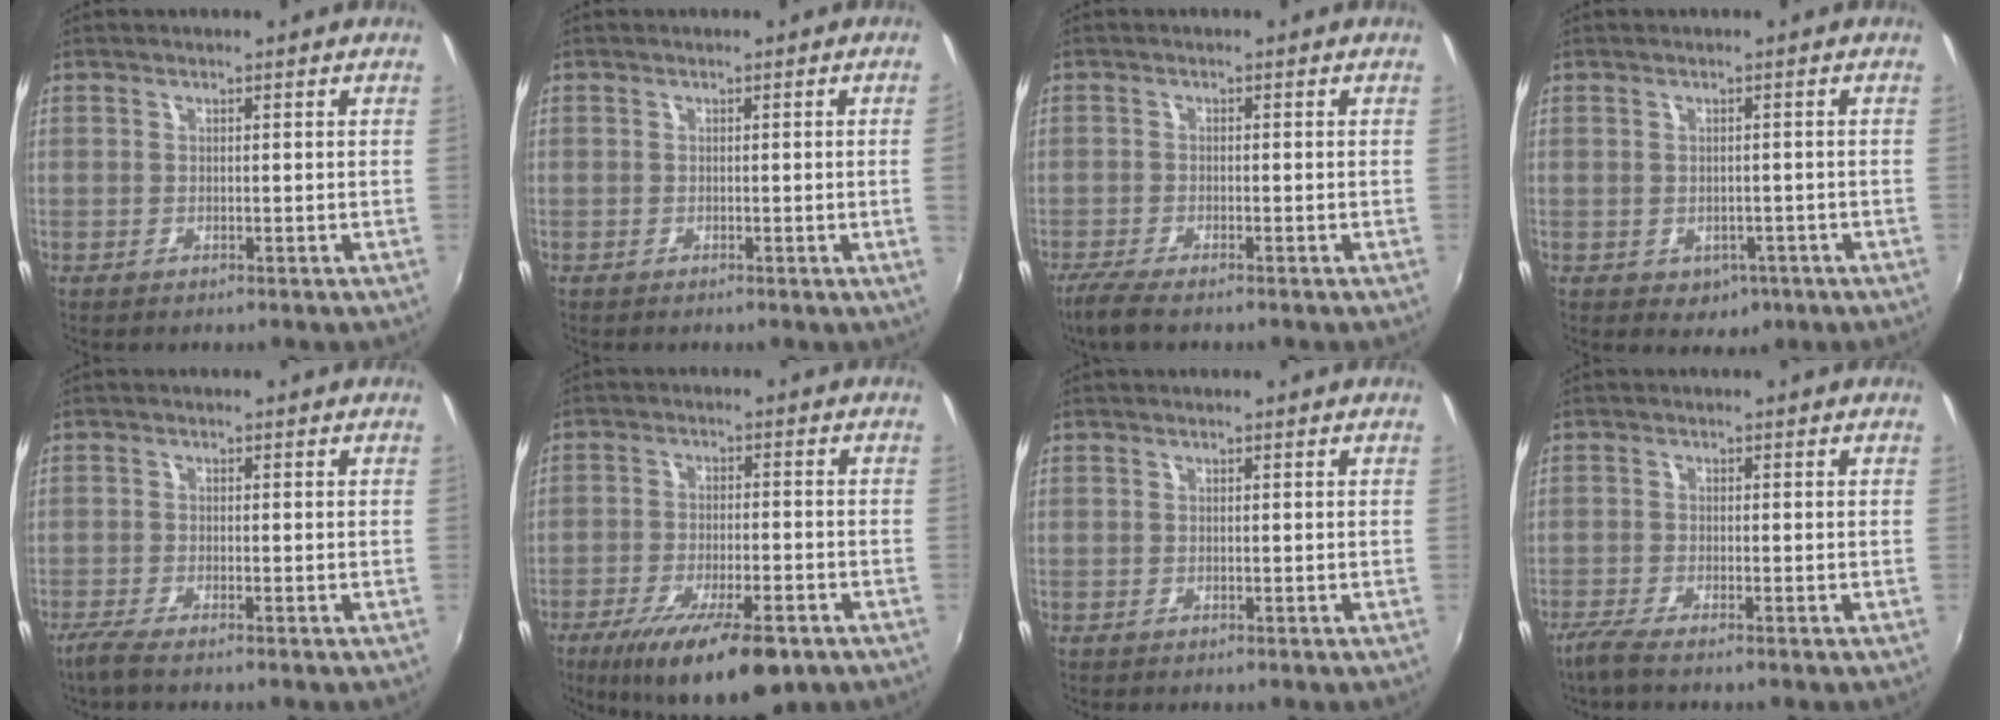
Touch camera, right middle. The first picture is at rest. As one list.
[{"total": 1.9, "force": [0.1, -1.2, 1.5], "torque": [-0.013, -0.013, 0.003]}, {"total": 4.4, "force": [-3.5, 0.6, 2.6], "torque": [-0.072, -0.016, -0.069]}, {"total": 3.7, "force": [-1.3, 3.0, 1.6], "torque": [-0.032, -0.003, -0.008]}, {"total": 2.8, "force": [-2.2, 0.0, 1.7], "torque": [-0.049, -0.009, -0.048]}, {"total": 16.2, "force": [-10.2, 4.7, 11.6], "torque": [-0.213, -0.040, -0.158]}, {"total": 0.0}, {"total": 3.1, "force": [-2.5, 0.0, 1.9], "torque": [-0.054, -0.009, -0.053]}]